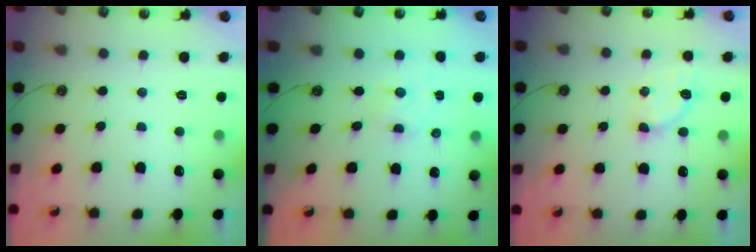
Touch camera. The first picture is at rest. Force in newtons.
{"total": 1.3, "press": 1.3, "slide": 0.2}
{"total": 4.2, "press": 4.1, "slide": 0.9}